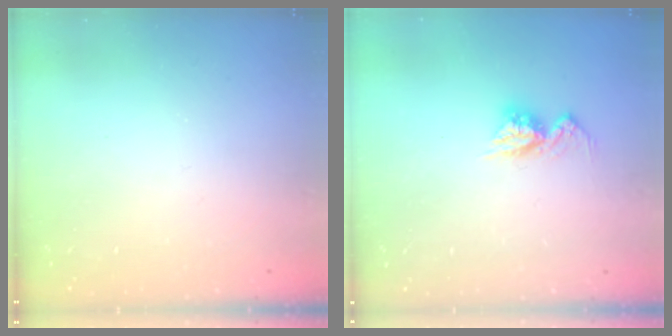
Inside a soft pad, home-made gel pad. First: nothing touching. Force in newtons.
{"total": 8.1, "press": 8.1, "slide": 0.8}